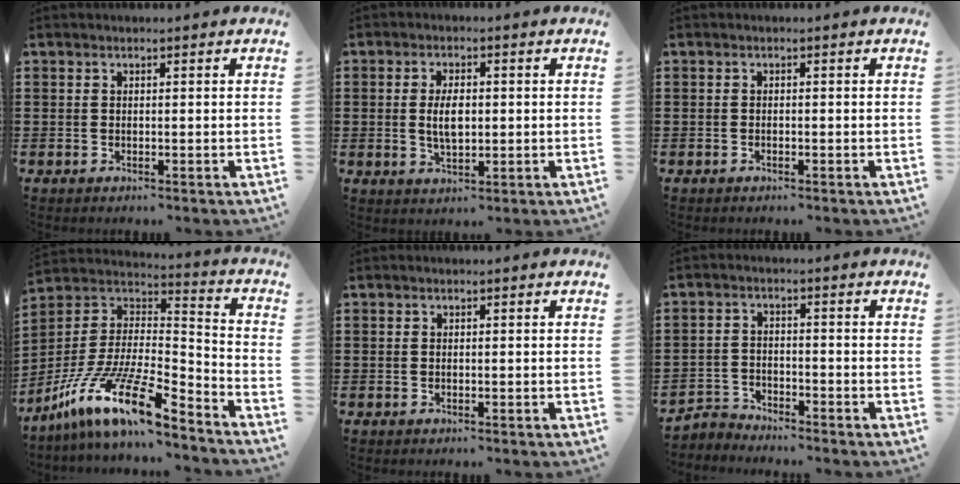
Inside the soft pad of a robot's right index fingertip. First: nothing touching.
{"total": 4.6, "force": [0.0, 2.0, 4.1], "torque": [-0.079, -0.003, -0.005]}
{"total": 0.0}
{"total": 15.5, "force": [-11.0, 3.3, 10.4], "torque": [-0.208, 0.014, -0.203]}
{"total": 0.0}
{"total": 3.1, "force": [-3.0, 0.4, -0.3], "torque": [-0.005, 0.001, -0.066]}